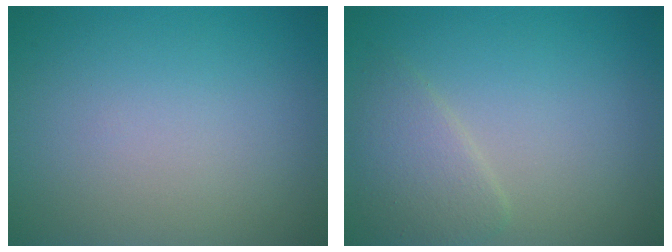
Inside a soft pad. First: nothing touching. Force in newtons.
{"total": 2.6, "press": 2.6, "slide": 0.0}